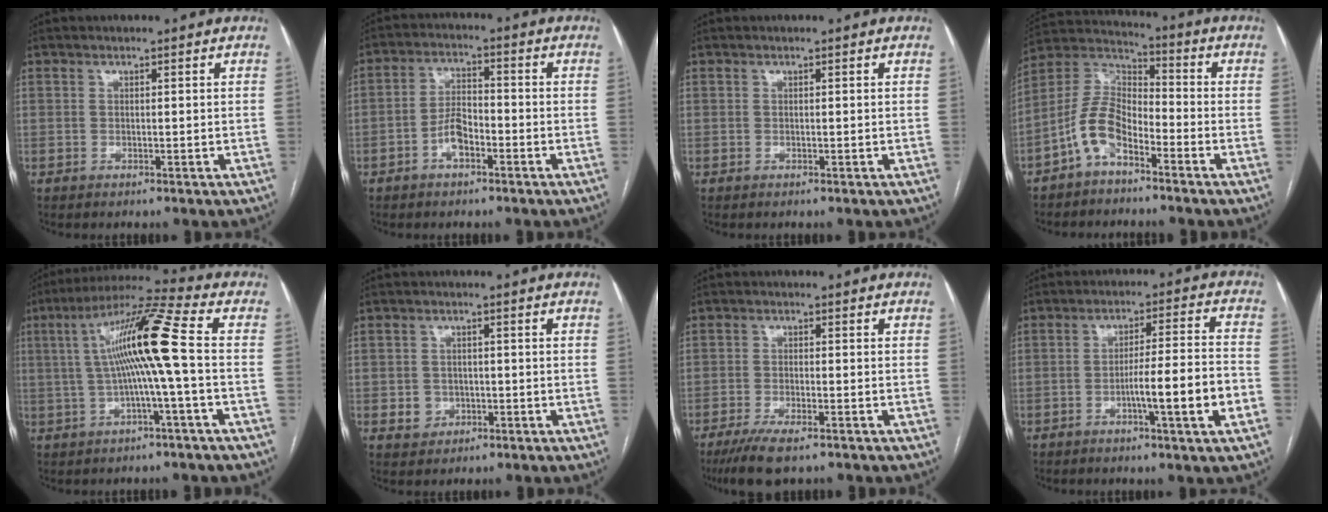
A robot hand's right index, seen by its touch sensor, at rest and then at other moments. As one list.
[{"total": 5.0, "force": [-2.4, 2.2, 3.7], "torque": [-0.074, 0.014, -0.046]}, {"total": 0.0}, {"total": 9.1, "force": [-4.9, 4.4, 6.2], "torque": [-0.141, 0.026, -0.102]}, {"total": 12.3, "force": [0.3, -1.0, 12.2], "torque": [-0.219, 0.025, 0.003]}, {"total": 3.3, "force": [-0.9, 3.1, 0.9], "torque": [-0.008, 0.007, -0.007]}, {"total": 7.6, "force": [-5.6, 1.6, 5.0], "torque": [-0.083, -0.017, -0.090]}, {"total": 10.2, "force": [-3.7, -0.3, 9.5], "torque": [-0.150, 0.007, -0.057]}]